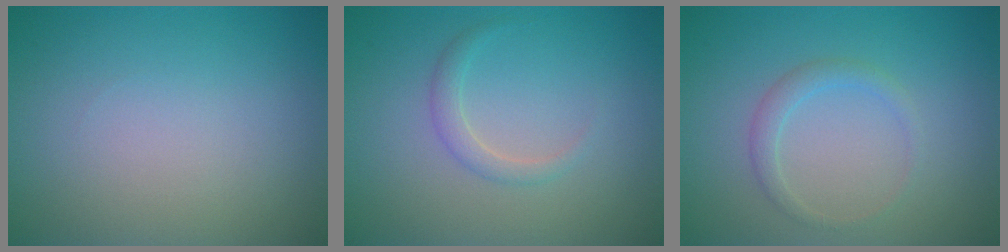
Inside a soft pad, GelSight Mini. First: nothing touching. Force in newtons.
{"total": 1.4, "press": 1.4, "slide": 0.1}
{"total": 1.5, "press": 1.5, "slide": 0.1}